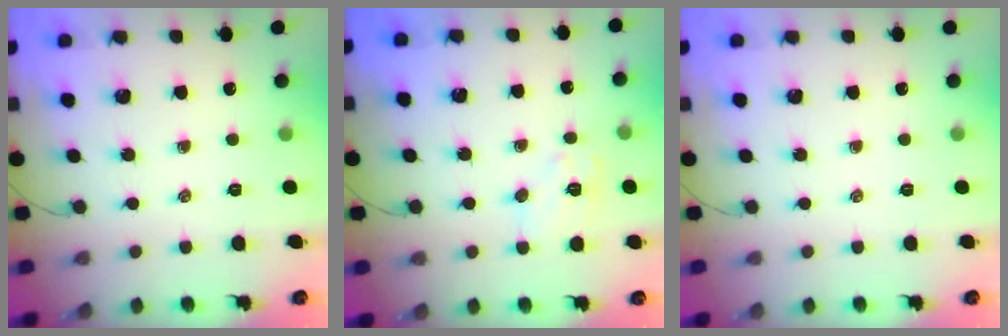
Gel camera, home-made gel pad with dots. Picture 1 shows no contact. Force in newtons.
{"total": 8.3, "press": 8.3, "slide": 1.0}
{"total": 0.0}